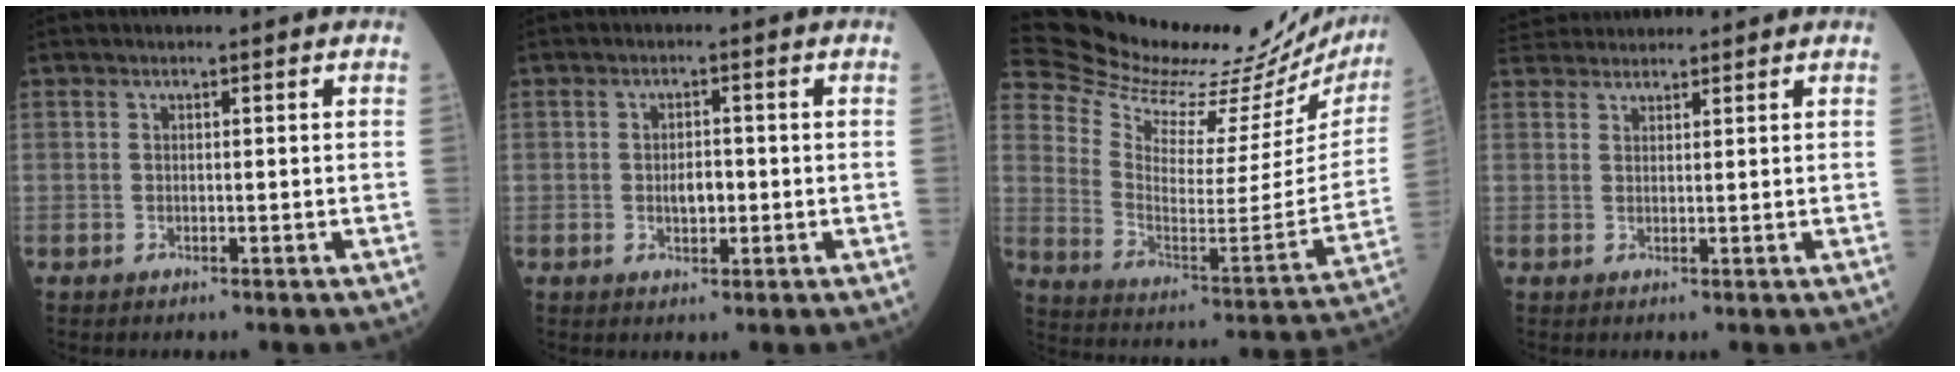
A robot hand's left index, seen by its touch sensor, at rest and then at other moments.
{"total": 2.7, "force": [-0.5, 1.3, 2.3], "torque": [-0.040, -0.001, -0.007]}
{"total": 28.3, "force": [26.8, 4.2, 8.1], "torque": [-0.148, -0.122, 0.360]}
{"total": 5.4, "force": [5.2, 1.0, 0.9], "torque": [-0.015, 0.034, 0.093]}